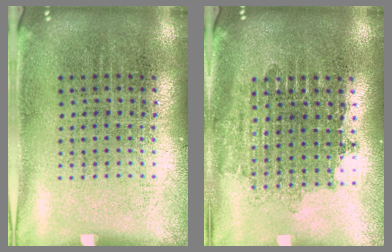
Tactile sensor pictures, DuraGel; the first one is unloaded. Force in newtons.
{"total": 1.6, "press": 1.3, "slide": 0.9}